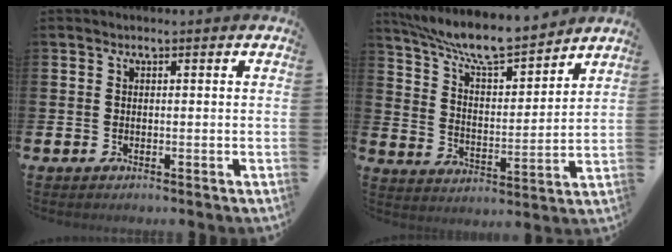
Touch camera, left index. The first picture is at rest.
{"total": 9.4, "force": [8.8, 1.0, 3.3], "torque": [-0.096, -0.063, 0.153]}